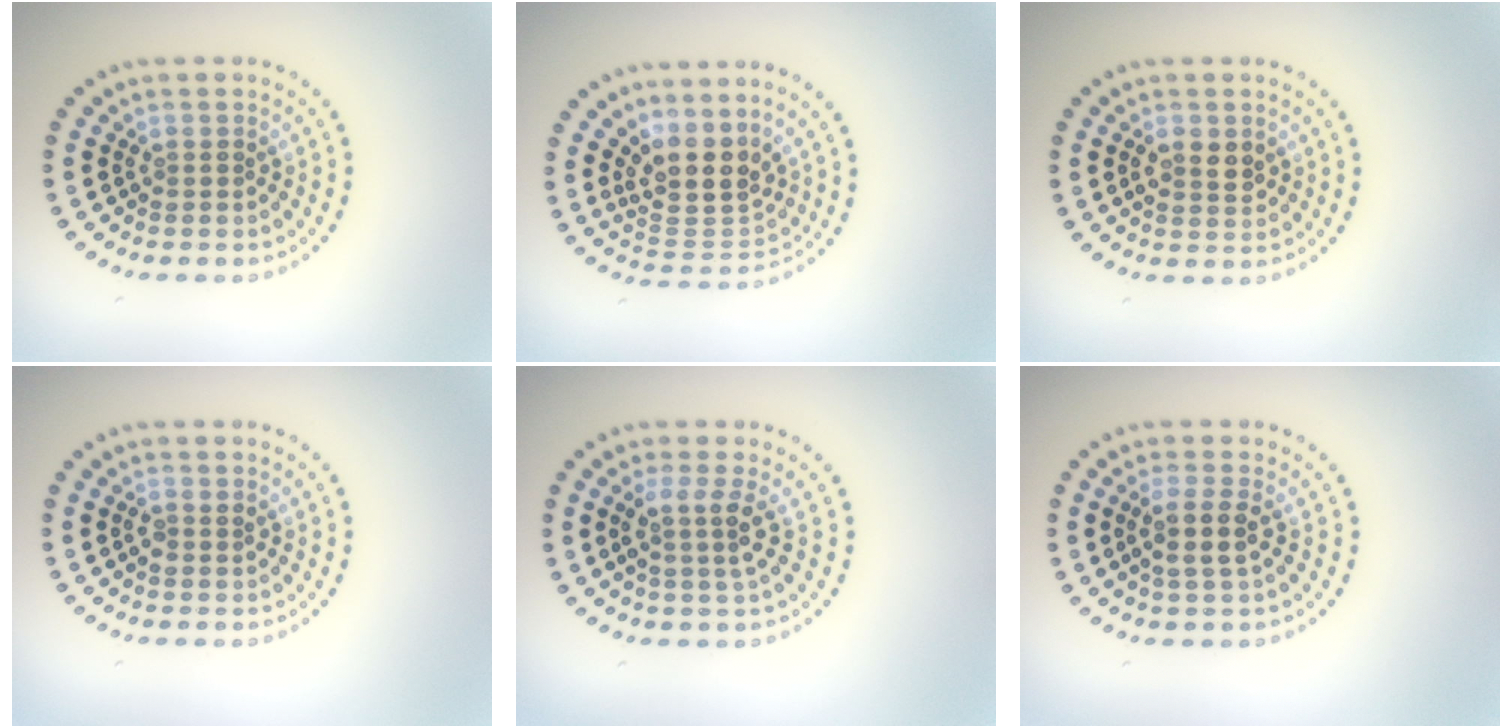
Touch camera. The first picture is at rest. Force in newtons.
{"total": 4.3, "press": 3.6, "slide": 2.4}
{"total": 2.1, "press": 2.1, "slide": 0.2}
{"total": 0.9, "press": 0.8, "slide": 0.2}
{"total": 2.5, "press": 1.9, "slide": 1.5}
{"total": 2.6, "press": 2.3, "slide": 1.3}